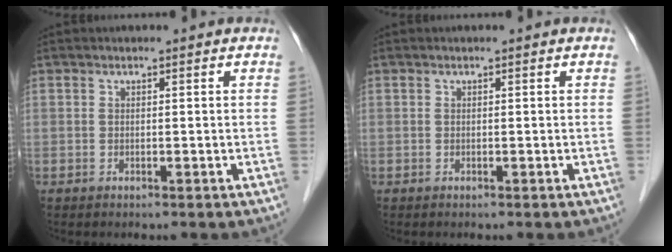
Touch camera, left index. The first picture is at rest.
{"total": 0.0}